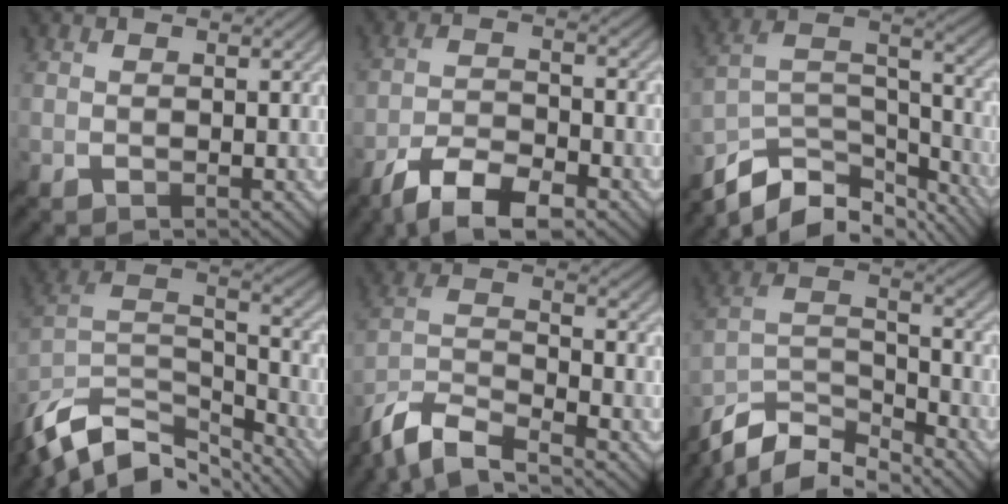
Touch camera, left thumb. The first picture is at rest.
{"total": 8.5, "force": [-6.2, 2.6, 5.2], "torque": [-0.099, -0.004, -0.117]}
{"total": 13.3, "force": [-10.4, 5.4, 6.4], "torque": [-0.144, -0.004, -0.183]}
{"total": 14.6, "force": [-10.8, 6.3, 7.4], "torque": [-0.210, -0.016, -0.187]}
{"total": 9.8, "force": [-8.1, 2.1, 5.0], "torque": [-0.106, -0.008, -0.165]}
{"total": 11.7, "force": [-10.0, 3.4, 5.1], "torque": [-0.109, -0.002, -0.189]}